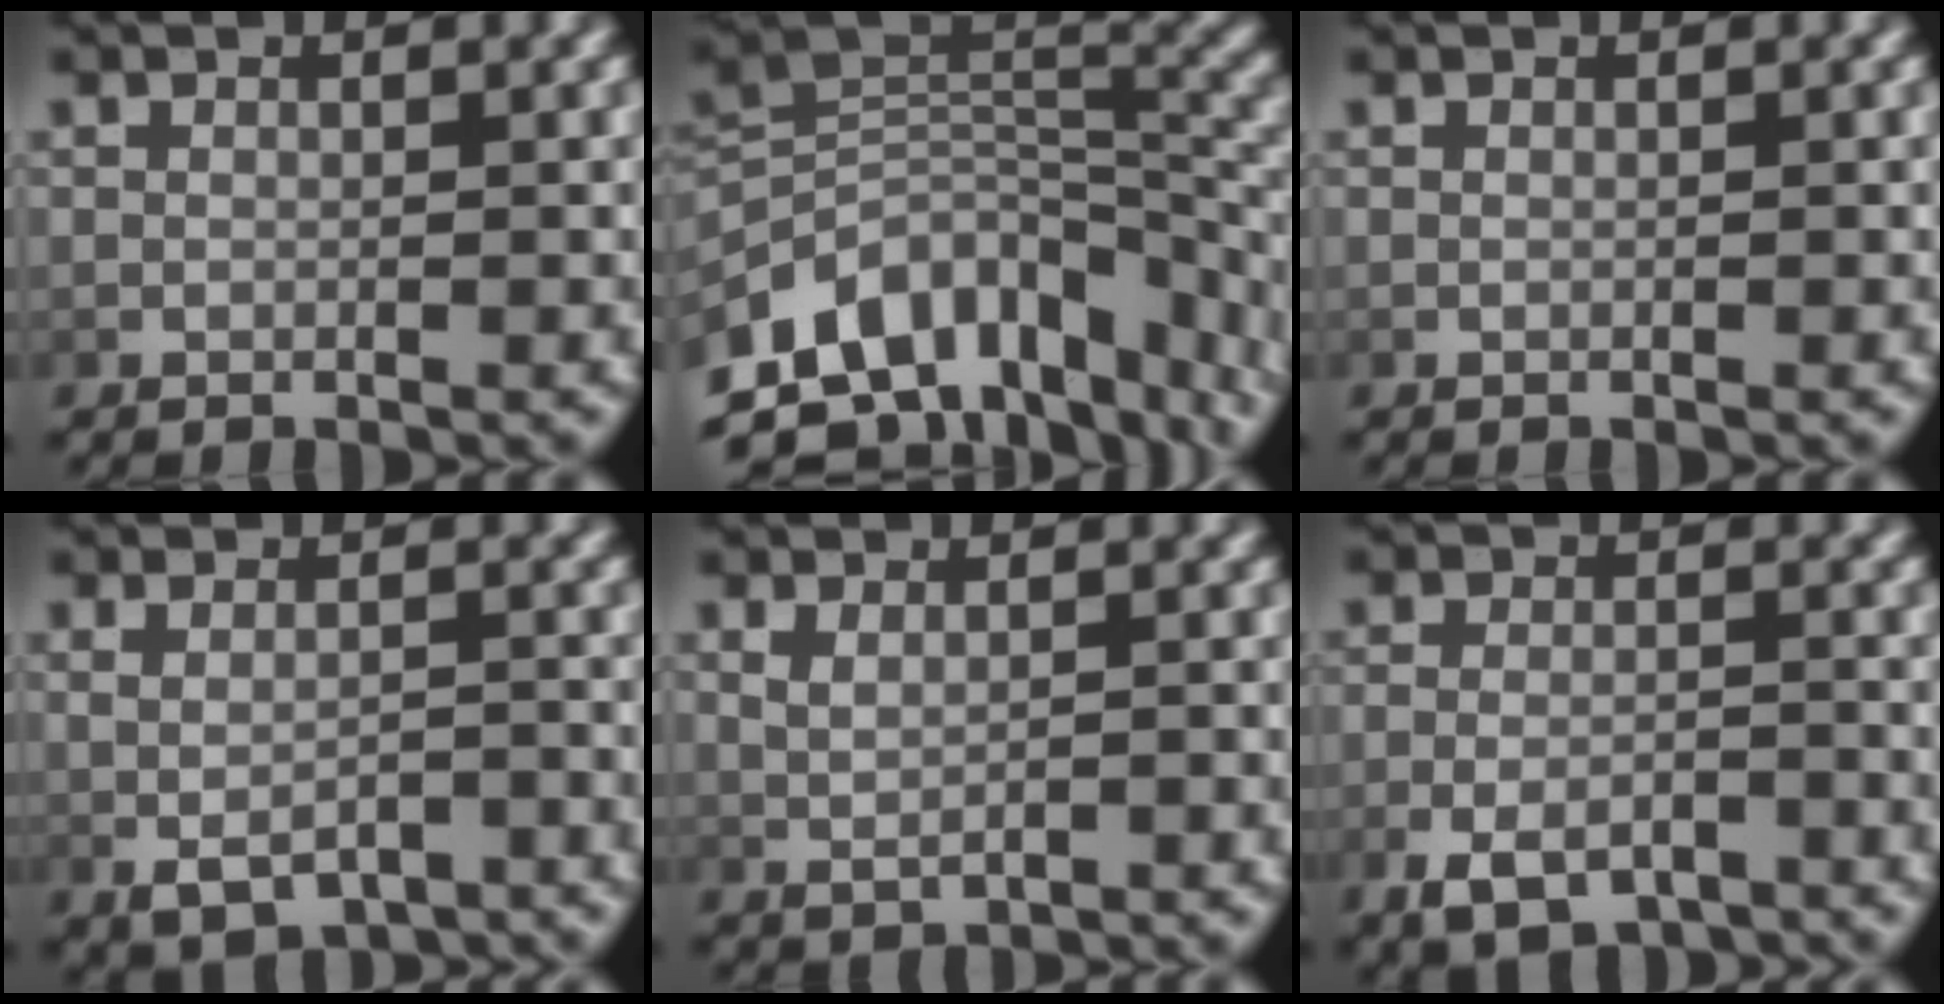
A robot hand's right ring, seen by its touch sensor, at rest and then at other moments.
{"total": 13.1, "force": [-5.3, 8.7, 8.2], "torque": [-0.154, -0.035, -0.065]}
{"total": 0.0}
{"total": 3.8, "force": [-2.1, 2.1, 2.4], "torque": [-0.048, -0.017, -0.020]}
{"total": 1.4, "force": [0.2, 0.7, 1.2], "torque": [-0.021, -0.003, 0.016]}
{"total": 4.6, "force": [-3.4, 2.2, 2.2], "torque": [-0.038, -0.012, -0.049]}